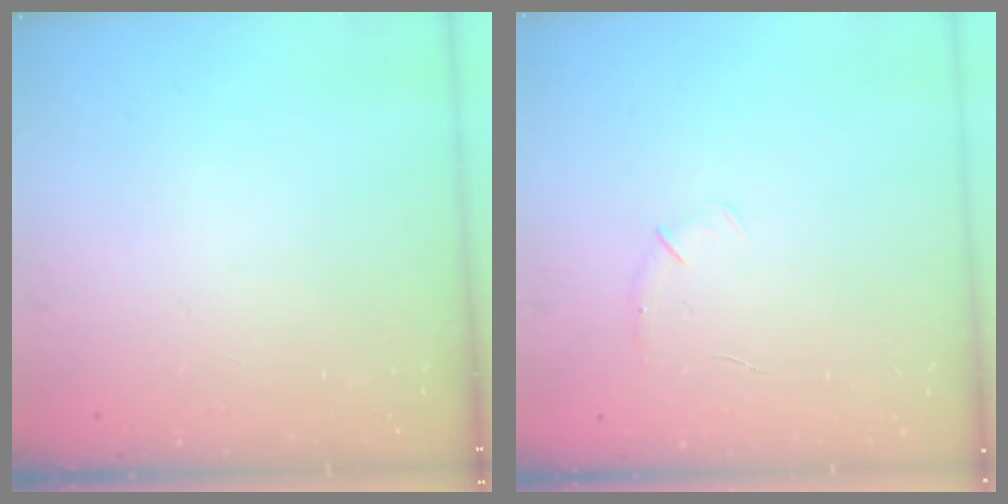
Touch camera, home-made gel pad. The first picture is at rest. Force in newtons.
{"total": 4.1, "press": 4.0, "slide": 1.0}